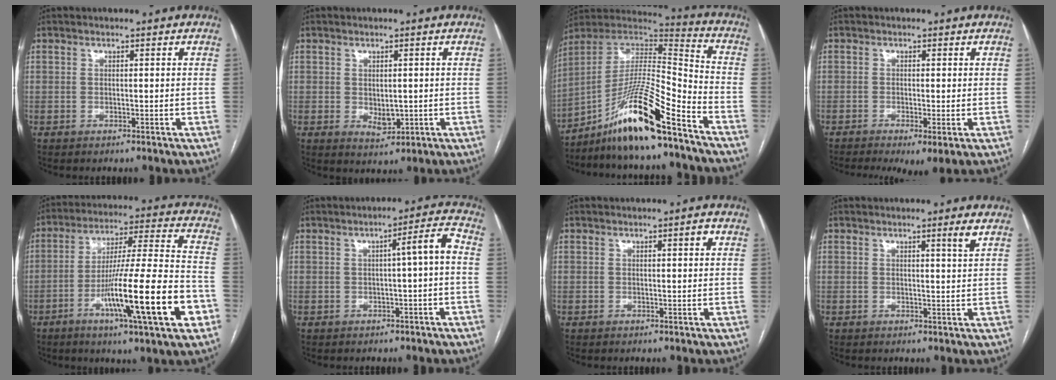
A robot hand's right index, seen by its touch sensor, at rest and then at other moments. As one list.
[{"total": 3.1, "force": [-0.2, 1.8, 2.5], "torque": [-0.039, -0.008, 0.007]}, {"total": 16.5, "force": [-11.2, 0.6, 12.1], "torque": [-0.223, 0.008, -0.198]}, {"total": 5.1, "force": [-2.6, 1.1, 4.2], "torque": [-0.060, -0.016, -0.040]}, {"total": 20.9, "force": [-7.8, 0.7, 19.3], "torque": [-0.296, -0.014, -0.126]}, {"total": 4.4, "force": [-0.2, -0.1, 4.4], "torque": [-0.060, 0.012, -0.002]}, {"total": 1.2, "force": [0.5, 0.1, 1.1], "torque": [-0.017, 0.002, 0.006]}, {"total": 1.9, "force": [1.1, -0.6, 1.4], "torque": [-0.027, -0.010, 0.021]}]